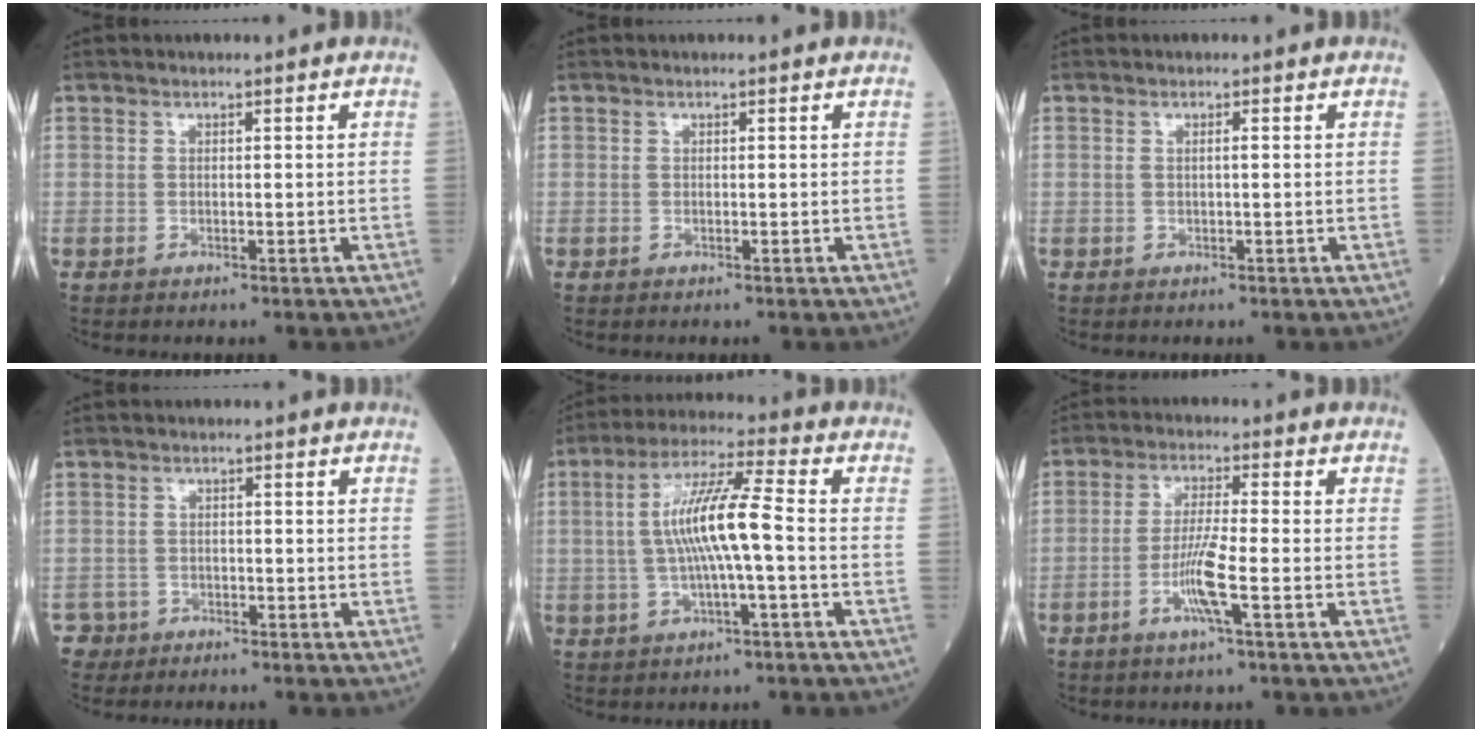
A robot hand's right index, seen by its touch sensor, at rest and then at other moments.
{"total": 0.0}
{"total": 0.7, "force": [0.1, 0.0, 0.7], "torque": [-0.013, 0.002, 0.000]}
{"total": 2.4, "force": [-1.6, 1.6, -0.9], "torque": [0.014, 0.009, -0.034]}
{"total": 10.0, "force": [-0.5, 0.5, 9.9], "torque": [-0.188, 0.015, -0.014]}
{"total": 6.0, "force": [-2.3, -0.4, 5.6], "torque": [-0.111, -0.007, -0.048]}